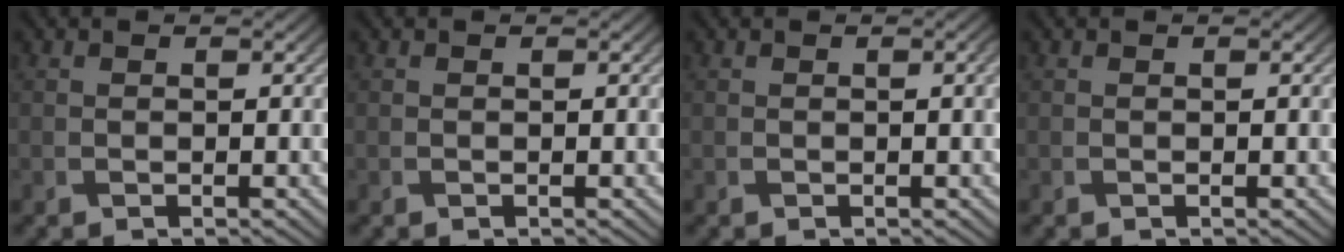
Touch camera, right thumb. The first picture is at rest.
{"total": 0.0}
{"total": 1.1, "force": [0.2, 0.2, 1.0], "torque": [-0.015, 0.002, 0.002]}
{"total": 0.0}